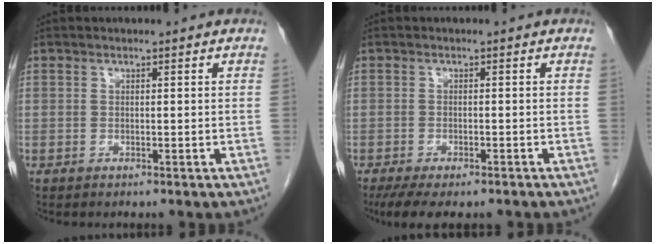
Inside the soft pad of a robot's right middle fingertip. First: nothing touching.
{"total": 7.7, "force": [-5.9, 2.6, 4.3], "torque": [-0.060, -0.011, -0.088]}